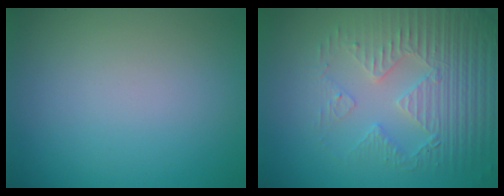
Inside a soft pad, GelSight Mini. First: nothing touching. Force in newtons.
{"total": 4.4, "press": 4.3, "slide": 0.7}